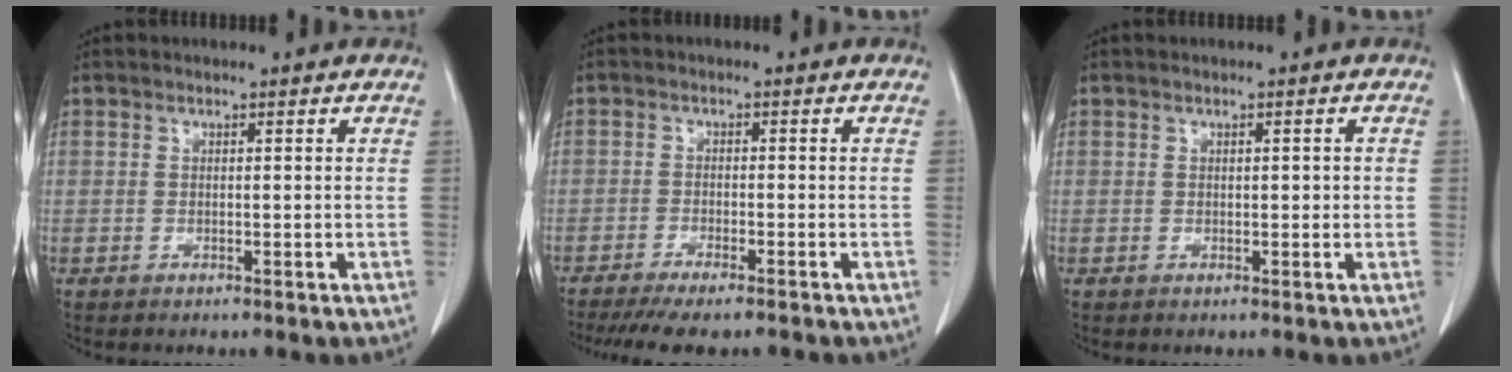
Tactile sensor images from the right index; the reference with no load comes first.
{"total": 9.4, "force": [-7.9, 1.1, 4.9], "torque": [-0.066, -0.014, -0.118]}
{"total": 1.8, "force": [0.2, 0.8, 1.6], "torque": [-0.019, 0.001, 0.002]}